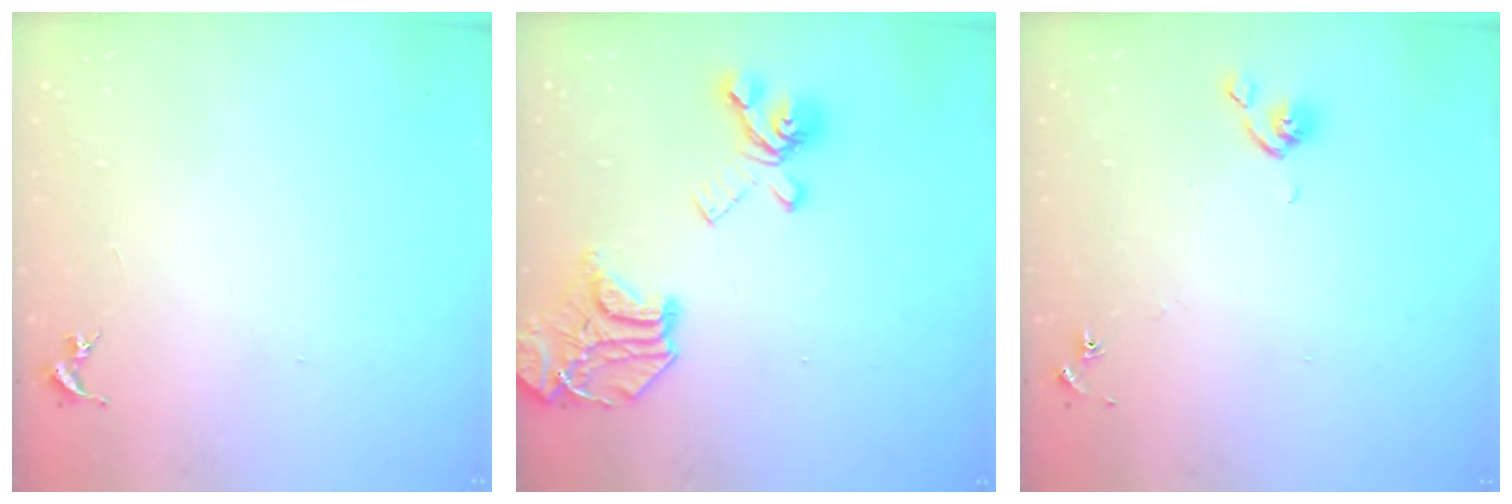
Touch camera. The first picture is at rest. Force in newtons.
{"total": 21.1, "press": 21.0, "slide": 2.3}
{"total": 5.9, "press": 5.8, "slide": 0.8}